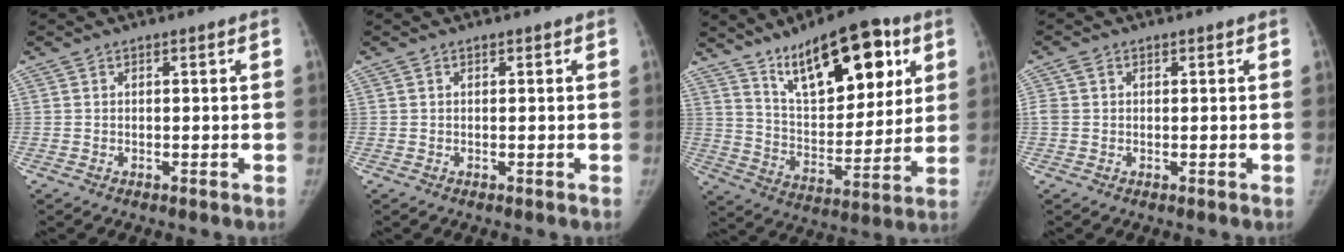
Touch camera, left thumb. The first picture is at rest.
{"total": 0.0}
{"total": 20.1, "force": [10.8, 8.7, 14.6], "torque": [-0.175, -0.046, 0.182]}
{"total": 2.3, "force": [0.3, 1.9, 1.3], "torque": [-0.034, 0.009, 0.006]}